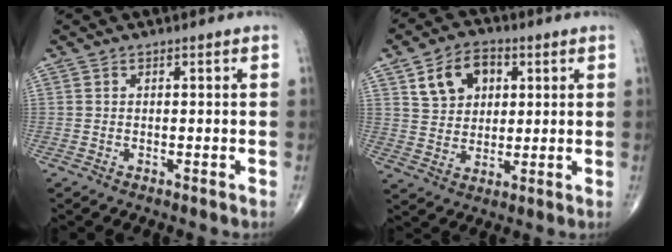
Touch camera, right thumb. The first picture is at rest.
{"total": 9.5, "force": [3.7, 7.0, 5.3], "torque": [-0.060, -0.005, 0.066]}